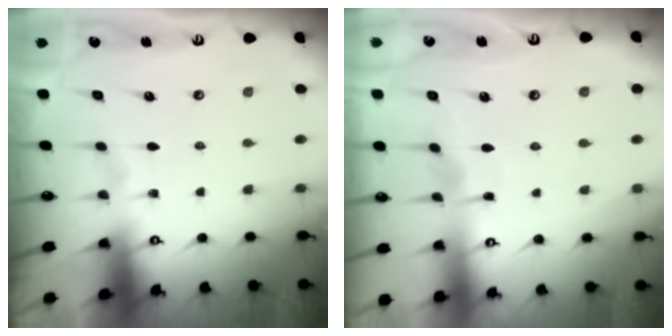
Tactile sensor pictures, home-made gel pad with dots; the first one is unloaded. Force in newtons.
{"total": 2.3, "press": 2.3, "slide": 0.3}